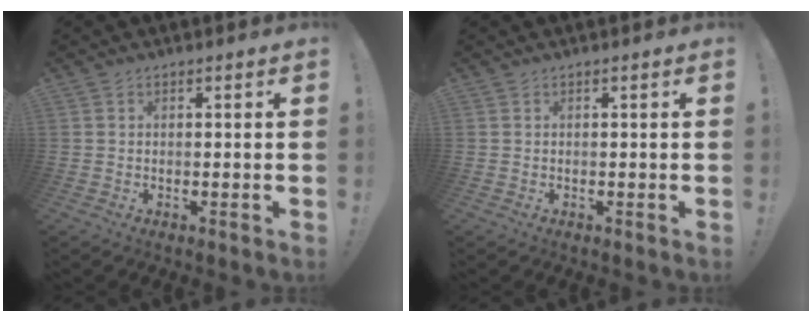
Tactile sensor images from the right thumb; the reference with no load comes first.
{"total": 0.0}